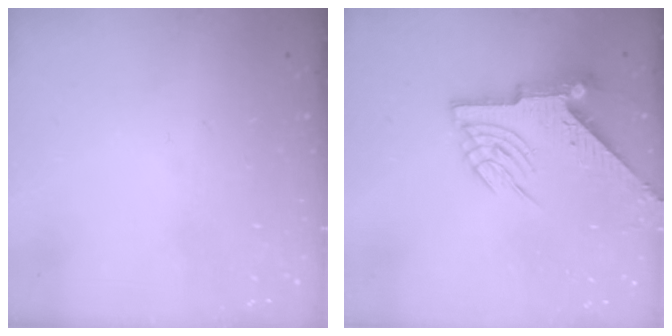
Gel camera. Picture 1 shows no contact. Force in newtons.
{"total": 7.8, "press": 7.7, "slide": 1.3}